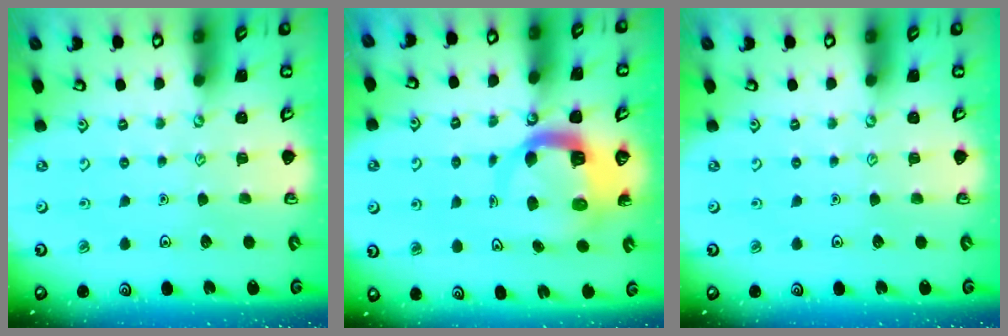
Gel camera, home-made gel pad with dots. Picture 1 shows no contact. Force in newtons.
{"total": 8.0, "press": 7.9, "slide": 1.0}
{"total": 0.0}